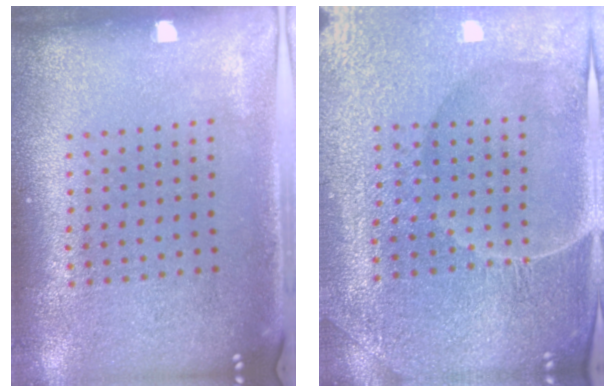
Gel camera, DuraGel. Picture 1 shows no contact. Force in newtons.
{"total": 4.7, "press": 4.5, "slide": 1.4}